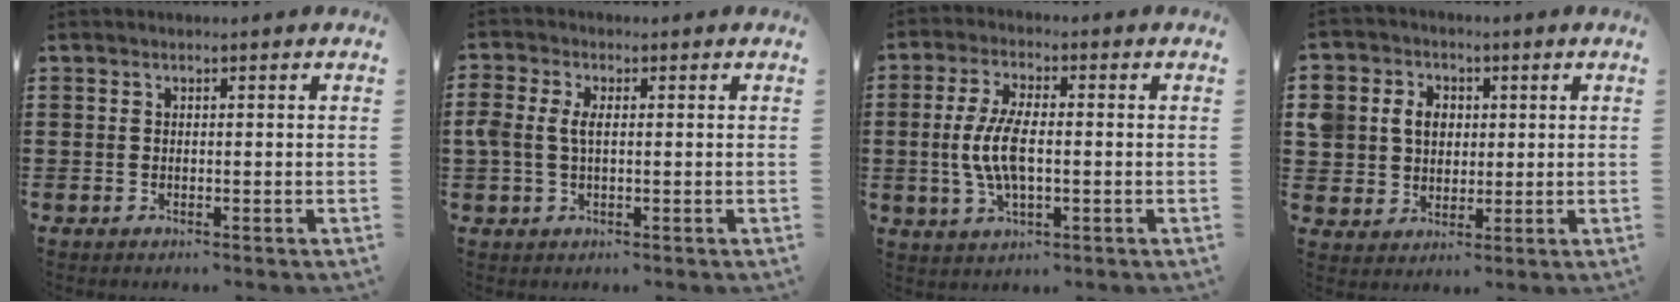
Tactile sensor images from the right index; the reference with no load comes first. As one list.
[{"total": 3.2, "force": [0.2, 1.8, 2.7], "torque": [-0.069, 0.001, -0.003]}, {"total": 7.3, "force": [-0.4, 3.1, 6.6], "torque": [-0.148, -0.003, -0.013]}, {"total": 6.2, "force": [1.4, 5.6, 2.4], "torque": [-0.085, 0.013, 0.020]}]